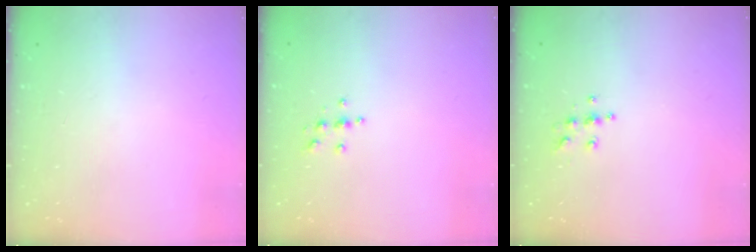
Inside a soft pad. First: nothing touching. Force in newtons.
{"total": 3.6, "press": 3.6, "slide": 0.4}
{"total": 6.9, "press": 6.9, "slide": 0.4}